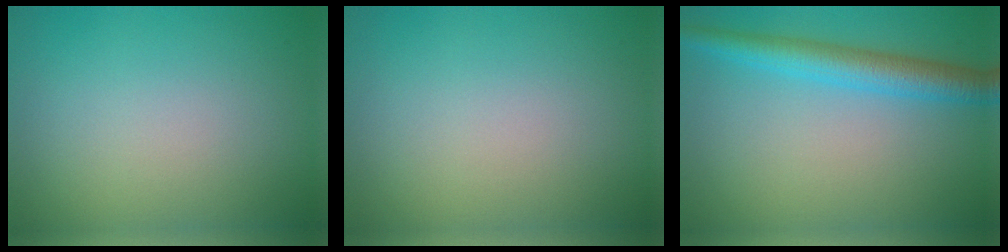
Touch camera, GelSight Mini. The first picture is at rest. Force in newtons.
{"total": 0.0}
{"total": 4.5, "press": 4.5, "slide": 0.2}